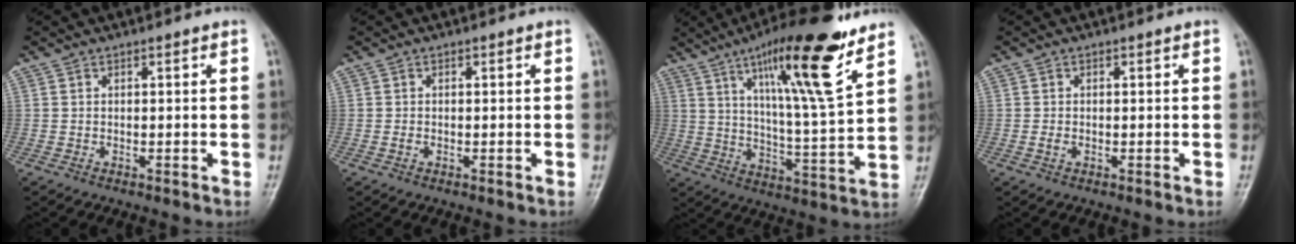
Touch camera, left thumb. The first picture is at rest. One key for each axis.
{"total": 0.7, "fx": -0.2, "fy": 0.5, "fz": 0.4, "tx": -0.008, "ty": -0.001, "tz": -0.006}
{"total": 19.6, "fx": 11.3, "fy": 3.0, "fz": 15.8, "tx": -0.238, "ty": -0.052, "tz": 0.183}
{"total": 1.0, "fx": -0.2, "fy": 0.7, "fz": 0.7, "tx": -0.016, "ty": -0.002, "tz": -0.007}